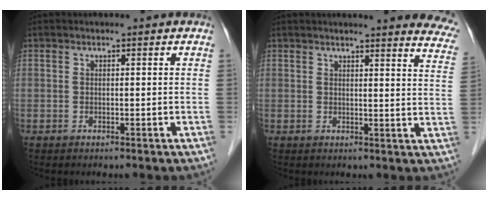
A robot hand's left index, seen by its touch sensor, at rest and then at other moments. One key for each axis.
{"total": 14.9, "fx": 14.1, "fy": 1.5, "fz": 4.6, "tx": -0.026, "ty": -0.066, "tz": 0.128}